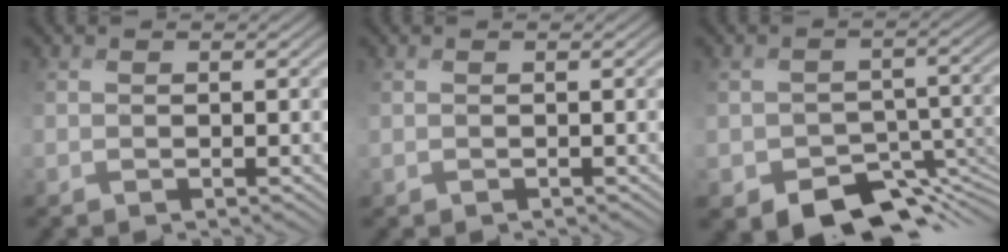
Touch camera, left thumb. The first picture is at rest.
{"total": 0.0}
{"total": 9.0, "force": [-5.9, 5.3, 4.3], "torque": [-0.062, -0.032, -0.092]}